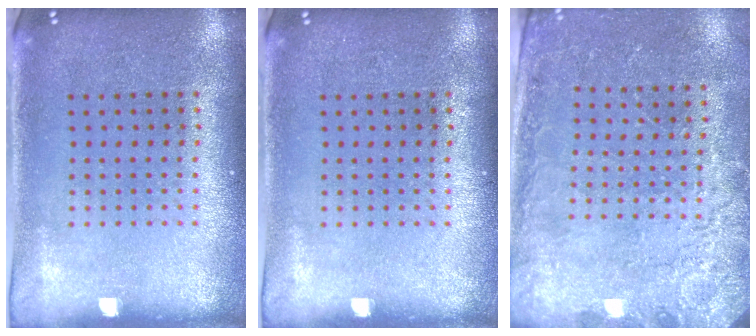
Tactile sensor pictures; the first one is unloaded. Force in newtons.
{"total": 0.0}
{"total": 2.5, "press": 2.4, "slide": 0.9}